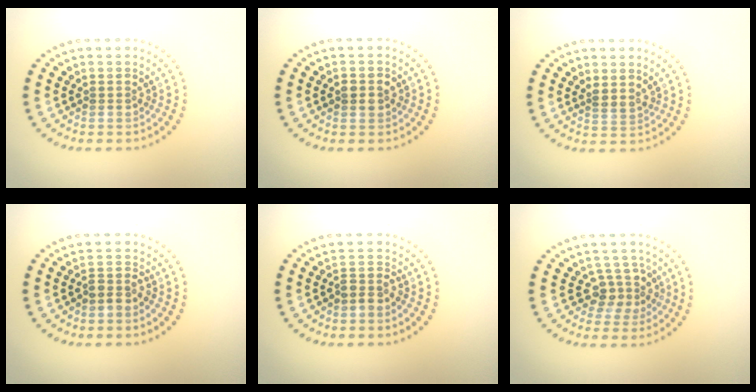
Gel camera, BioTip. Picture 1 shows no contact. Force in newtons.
{"total": 1.5, "press": 1.5, "slide": 0.1}
{"total": 1.2, "press": 0.8, "slide": 0.9}
{"total": 1.5, "press": 1.2, "slide": 0.8}
{"total": 1.5, "press": 1.2, "slide": 0.8}
{"total": 2.7, "press": 2.2, "slide": 1.6}